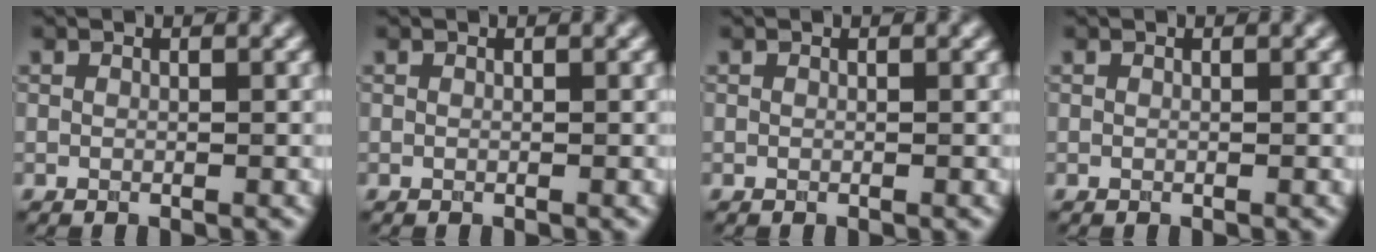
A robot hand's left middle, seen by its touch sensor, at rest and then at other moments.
{"total": 0.0}
{"total": 0.0}
{"total": 0.0}